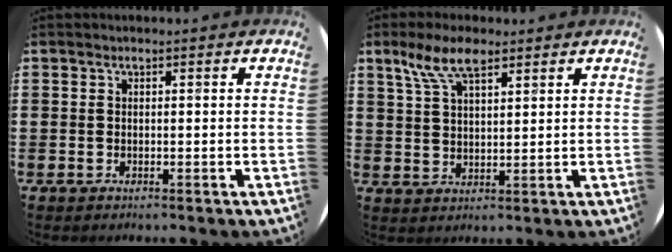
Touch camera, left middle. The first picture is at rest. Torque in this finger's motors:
{"motor_torque": [1.09, -1.04, 0.15, 0.06]}